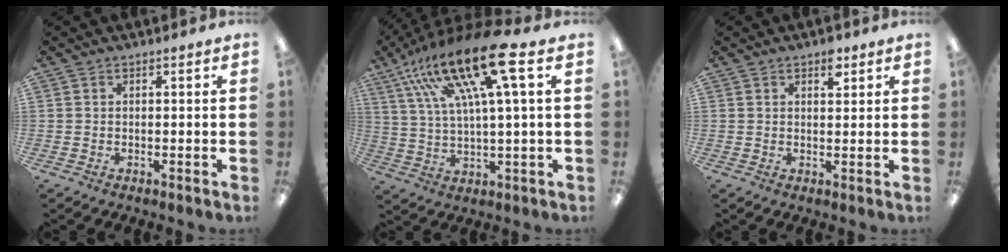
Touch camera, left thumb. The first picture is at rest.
{"total": 19.9, "force": [10.4, 4.9, 16.2], "torque": [-0.323, -0.047, 0.159]}
{"total": 3.4, "force": [2.2, 1.7, 2.0], "torque": [-0.011, -0.011, 0.032]}